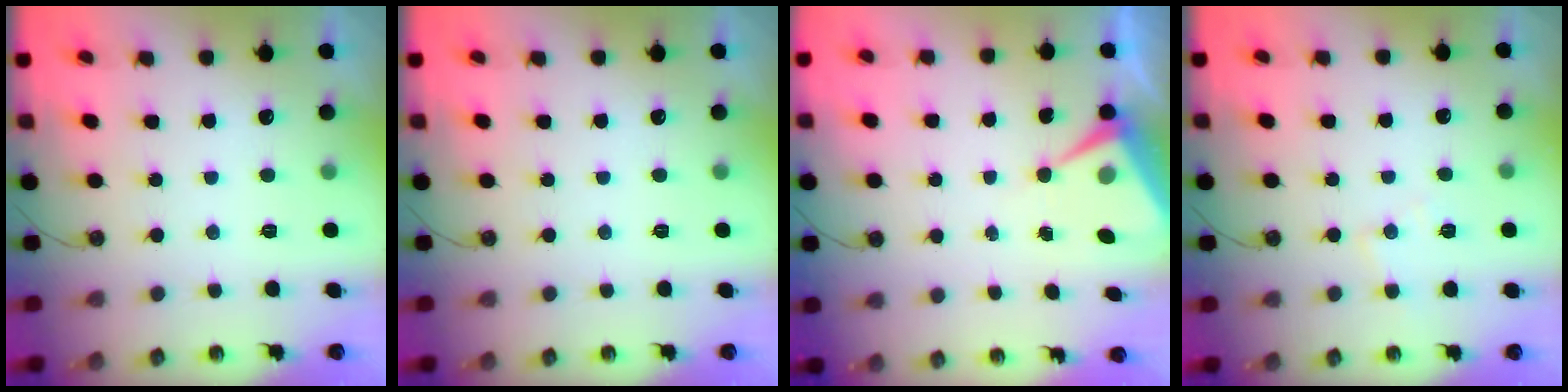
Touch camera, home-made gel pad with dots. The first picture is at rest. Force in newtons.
{"total": 0.0}
{"total": 8.2, "press": 8.2, "slide": 0.1}
{"total": 6.3, "press": 6.2, "slide": 0.9}